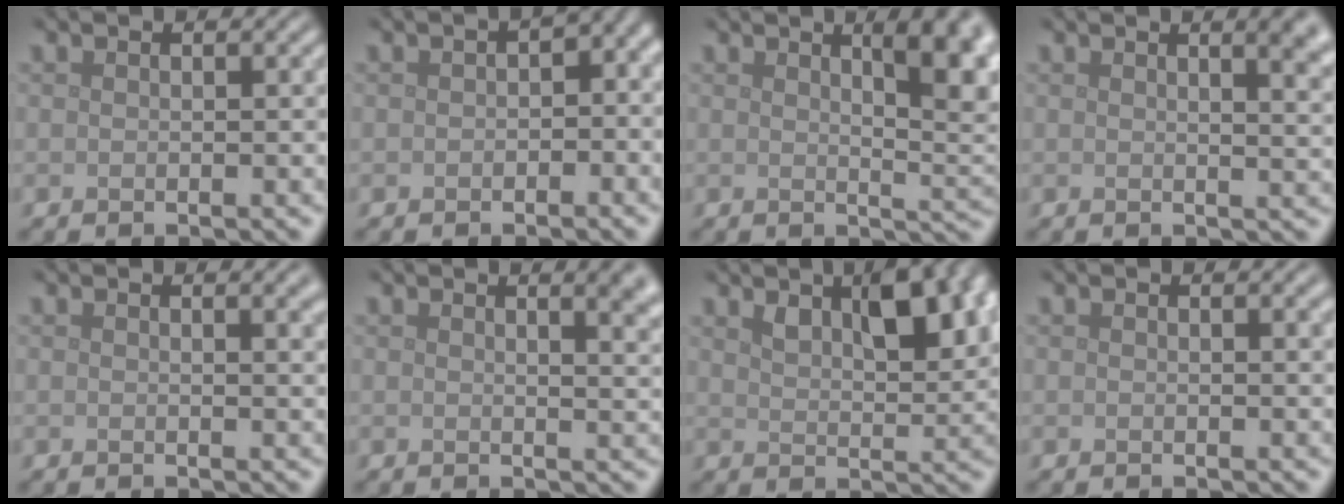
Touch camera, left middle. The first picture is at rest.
{"total": 3.8, "force": [0.1, 2.2, 3.1], "torque": [-0.023, 0.004, -0.003]}
{"total": 7.0, "force": [2.6, 2.5, 6.0], "torque": [-0.047, 0.006, 0.036]}
{"total": 5.2, "force": [2.3, 2.2, 4.1], "torque": [-0.015, 0.012, 0.024]}
{"total": 2.2, "force": [1.2, 0.8, 1.7], "torque": [-0.004, 0.006, 0.014]}
{"total": 4.7, "force": [2.3, 2.0, 3.6], "torque": [-0.014, 0.011, 0.024]}
{"total": 7.2, "force": [3.0, 3.1, 5.7], "torque": [-0.087, 0.005, 0.049]}
{"total": 1.2, "force": [0.7, 0.4, 0.8], "torque": [-0.003, 0.004, 0.009]}